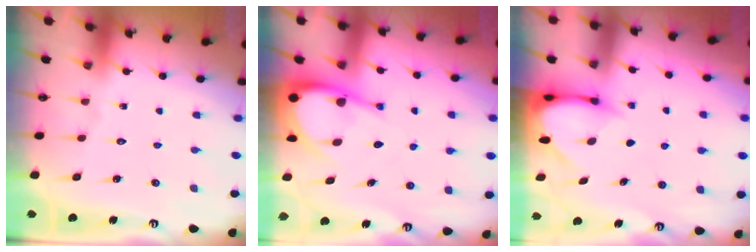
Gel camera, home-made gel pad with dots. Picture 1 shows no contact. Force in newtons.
{"total": 8.3, "press": 8.3, "slide": 1.0}
{"total": 3.5, "press": 3.4, "slide": 0.3}